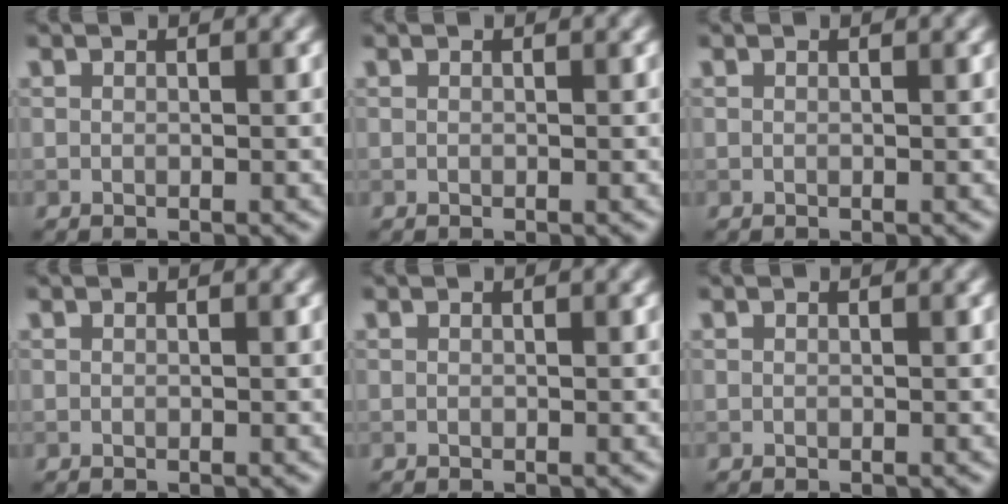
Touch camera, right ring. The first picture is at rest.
{"total": 0.0}
{"total": 0.0}
{"total": 0.0}
{"total": 0.0}
{"total": 0.0}